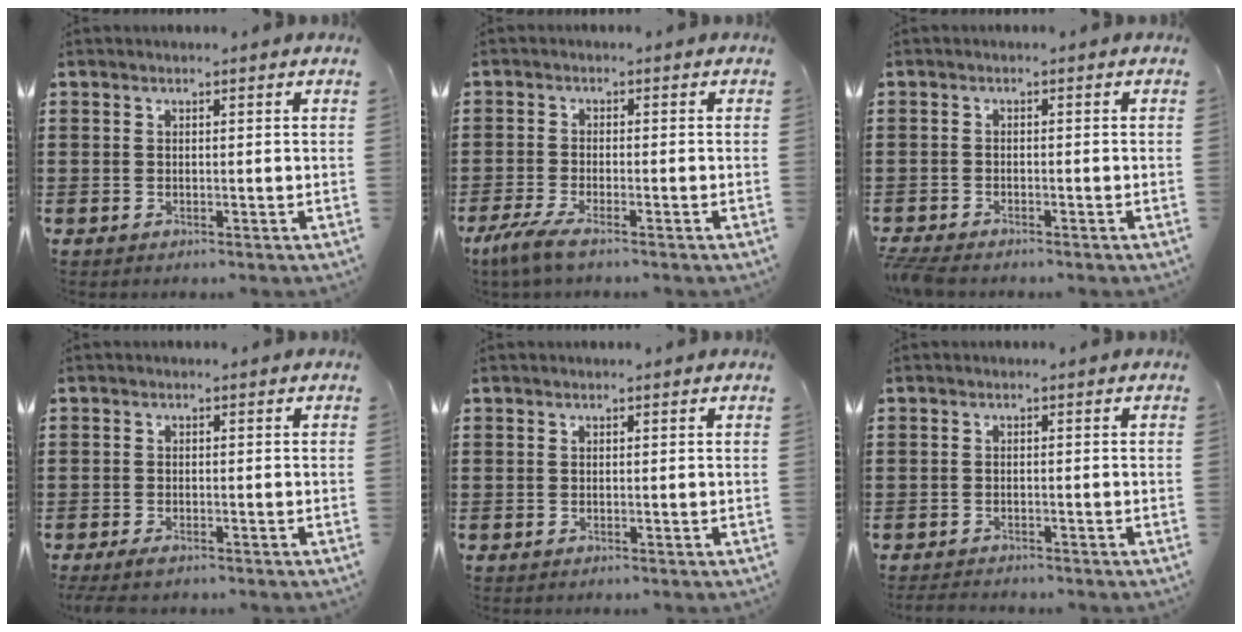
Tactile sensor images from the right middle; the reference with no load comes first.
{"total": 3.8, "force": [-2.9, 0.4, 2.3], "torque": [-0.061, -0.010, -0.061]}
{"total": 1.9, "force": [-1.8, 0.3, 0.5], "torque": [-0.026, -0.004, -0.042]}
{"total": 1.1, "force": [-0.9, 0.4, 0.6], "torque": [-0.013, -0.003, -0.017]}
{"total": 0.0}
{"total": 1.6, "force": [-1.5, 0.4, 0.0], "torque": [-0.005, 0.001, -0.033]}